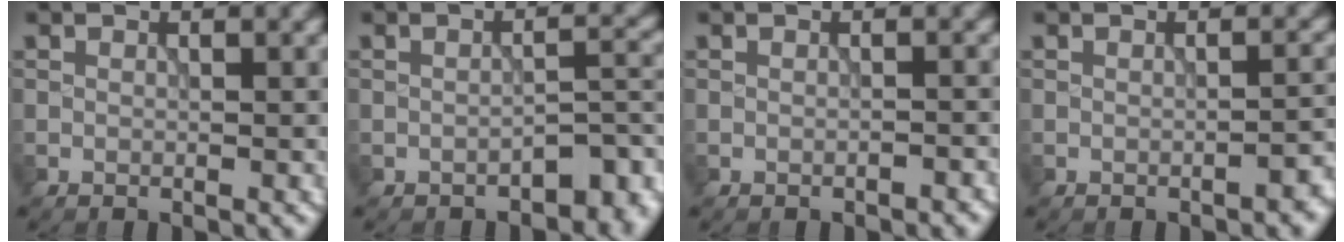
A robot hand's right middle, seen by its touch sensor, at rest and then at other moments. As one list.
[{"total": 3.6, "force": [-2.6, 1.2, 2.2], "torque": [-0.024, 0.007, -0.038]}, {"total": 0.8, "force": [-0.6, 0.2, 0.3], "torque": [-0.005, 0.001, -0.008]}, {"total": 1.6, "force": [-1.2, 0.3, 1.0], "torque": [-0.010, 0.008, -0.016]}]